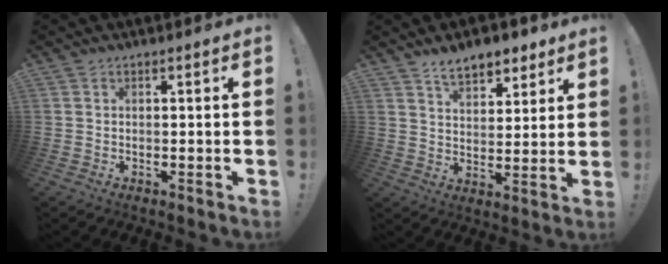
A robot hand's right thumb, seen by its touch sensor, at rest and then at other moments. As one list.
[{"total": 9.1, "force": [6.8, 4.4, 4.1], "torque": [-0.060, -0.035, 0.125]}]